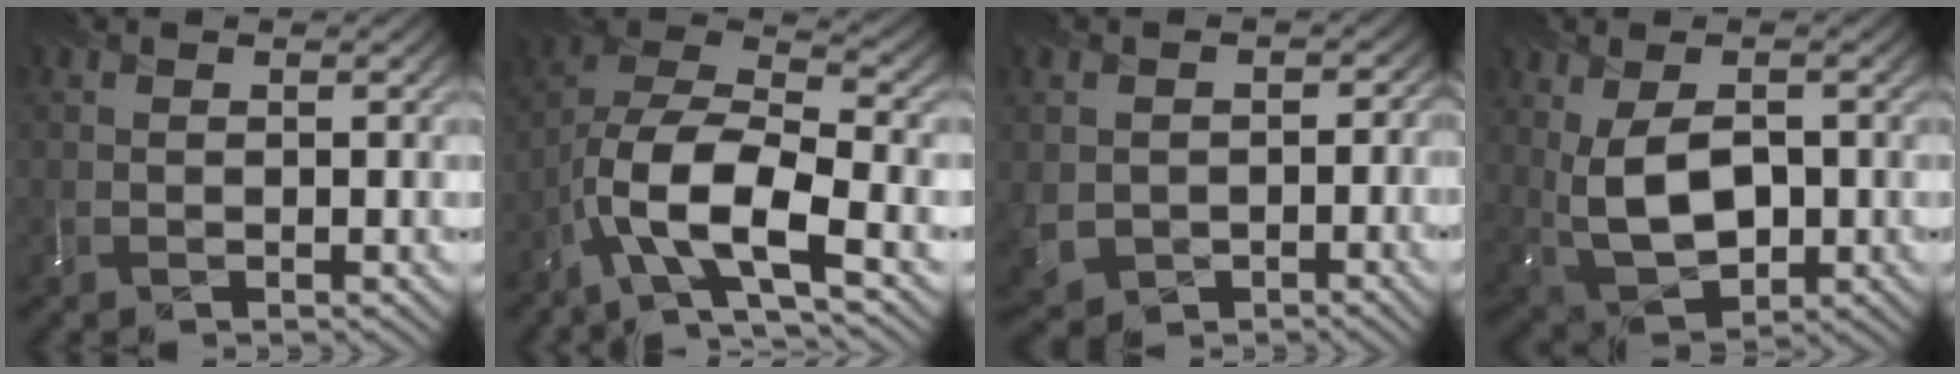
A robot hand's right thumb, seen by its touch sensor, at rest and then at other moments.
{"total": 12.3, "force": [-6.2, 4.5, 9.7], "torque": [-0.194, -0.008, -0.122]}
{"total": 6.6, "force": [-1.3, 6.0, 2.5], "torque": [-0.086, -0.035, -0.014]}
{"total": 7.8, "force": [-0.1, 4.9, 6.1], "torque": [-0.139, -0.009, 0.004]}